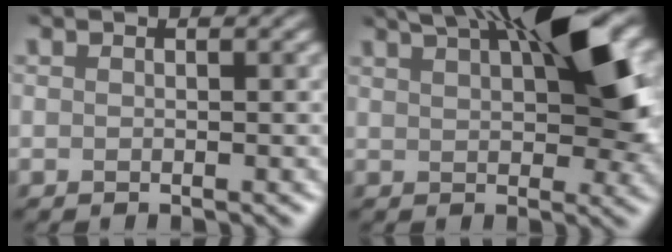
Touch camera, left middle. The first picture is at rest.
{"total": 9.9, "force": [4.3, 2.9, 8.4], "torque": [-0.118, 0.025, 0.070]}